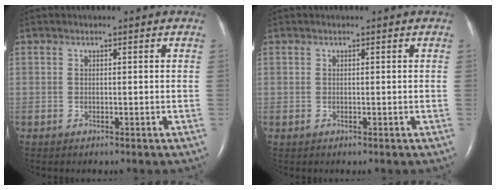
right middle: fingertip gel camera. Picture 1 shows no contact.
{"total": 0.0}